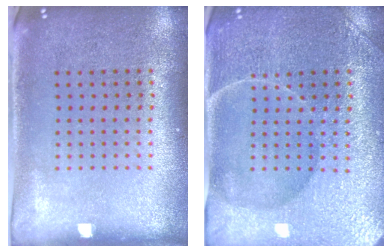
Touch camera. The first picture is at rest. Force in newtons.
{"total": 4.6, "press": 4.4, "slide": 1.1}